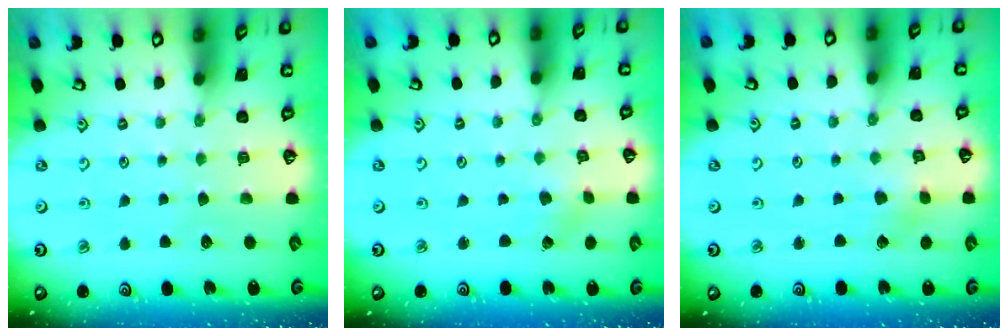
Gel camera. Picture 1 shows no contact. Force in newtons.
{"total": 0.6, "press": 0.5, "slide": 0.1}
{"total": 2.6, "press": 2.6, "slide": 0.4}